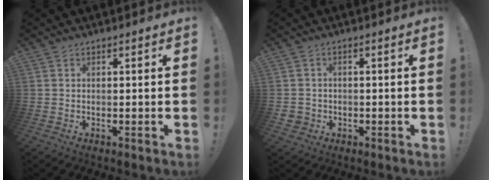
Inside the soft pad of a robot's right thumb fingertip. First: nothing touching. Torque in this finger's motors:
{"motor_torque": [0.12, 0.00, 0.05, -0.19, -0.01]}